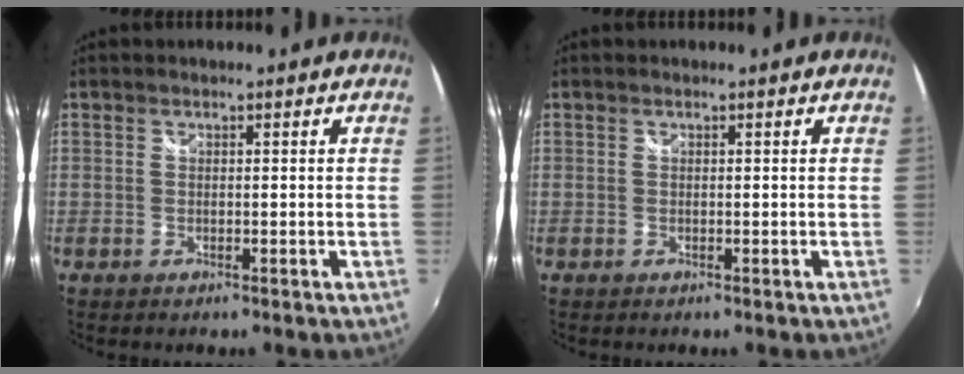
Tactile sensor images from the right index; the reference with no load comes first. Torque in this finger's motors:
{"motor_torque": [0.20, 0.20, 0.01, 0.01]}